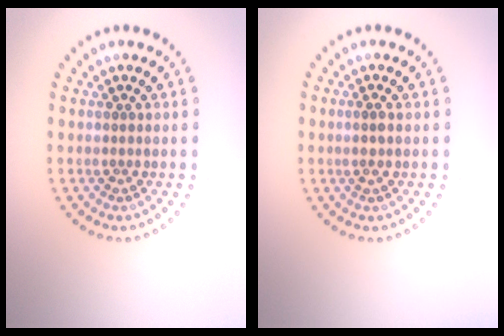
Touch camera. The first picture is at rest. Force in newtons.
{"total": 0.9, "press": 0.7, "slide": 0.6}